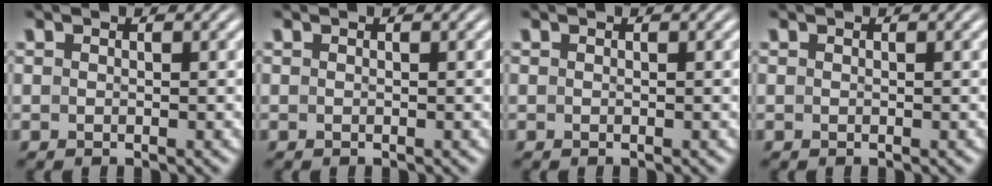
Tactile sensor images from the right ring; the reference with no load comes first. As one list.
[{"total": 0.0}, {"total": 0.0}, {"total": 0.0}]